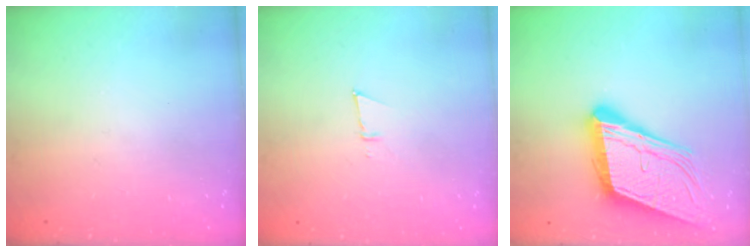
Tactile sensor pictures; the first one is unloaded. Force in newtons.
{"total": 3.1, "press": 3.1, "slide": 0.7}
{"total": 20.4, "press": 20.0, "slide": 3.9}